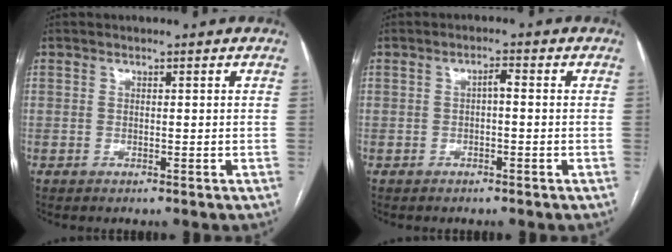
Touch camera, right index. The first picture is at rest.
{"total": 1.6, "force": [-0.2, 0.4, 1.5], "torque": [-0.026, 0.005, -0.004]}